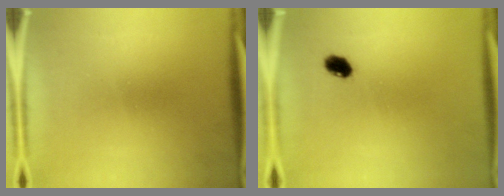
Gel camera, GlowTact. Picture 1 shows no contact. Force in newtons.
{"total": 3.1}